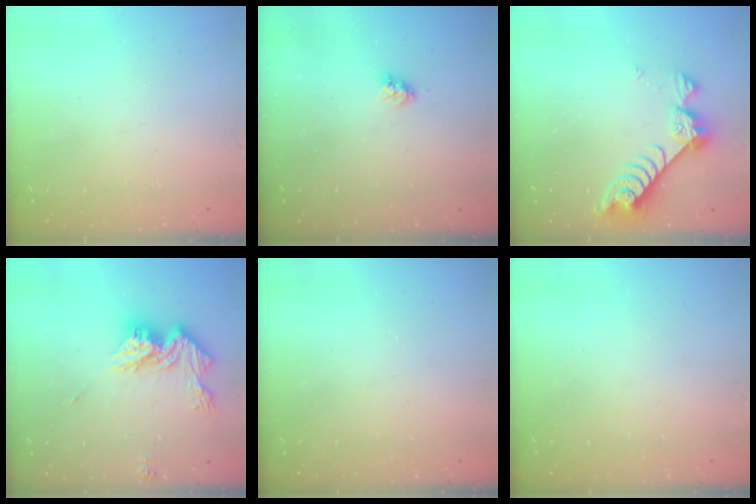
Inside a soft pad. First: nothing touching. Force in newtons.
{"total": 3.5, "press": 3.5, "slide": 0.4}
{"total": 8.8, "press": 8.8, "slide": 0.8}
{"total": 14.0, "press": 13.9, "slide": 1.2}
{"total": 0.0}
{"total": 0.0}